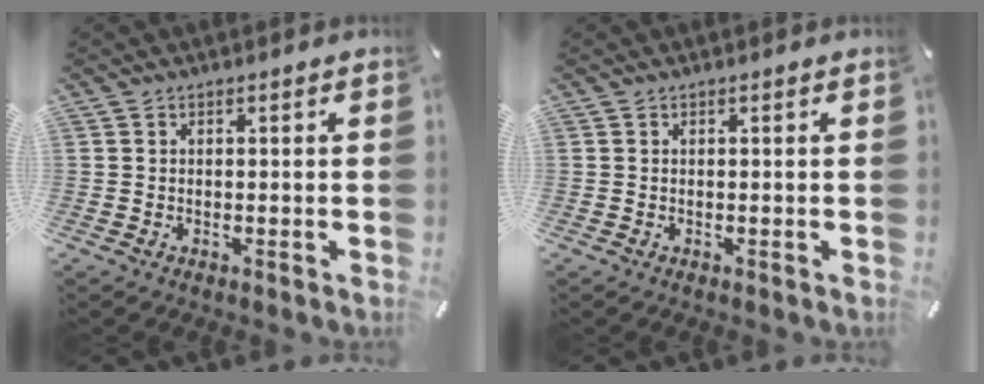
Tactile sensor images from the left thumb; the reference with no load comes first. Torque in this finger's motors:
{"motor_torque": [-0.10, -0.04, -0.01, -0.03, 0.00]}